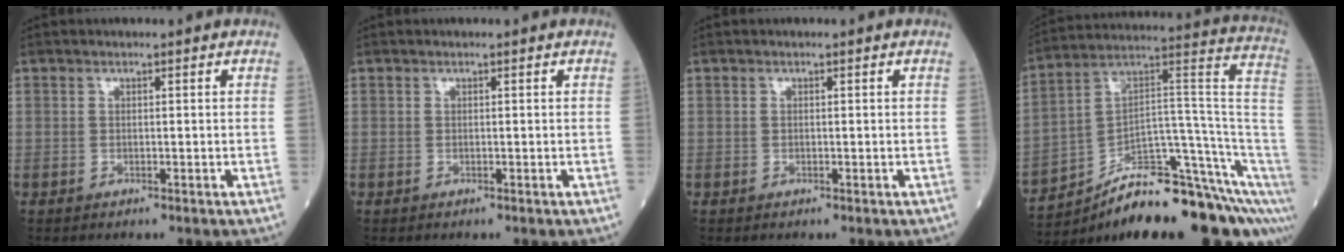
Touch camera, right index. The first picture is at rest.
{"total": 0.0}
{"total": 0.0}
{"total": 24.0, "force": [-15.0, 5.5, 17.9], "torque": [-0.173, 0.059, -0.225]}